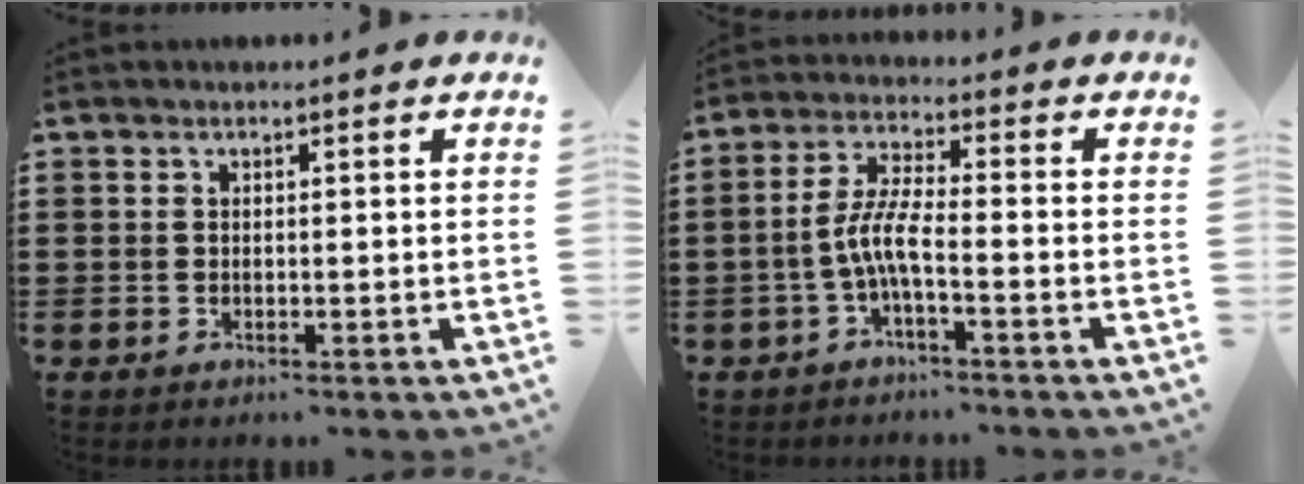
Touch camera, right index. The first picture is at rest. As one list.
[{"total": 5.7, "force": [-2.1, 1.0, 5.2], "torque": [-0.127, -0.010, -0.048]}]